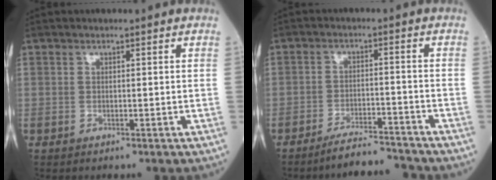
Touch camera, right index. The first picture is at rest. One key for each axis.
{"total": 5.9, "fx": -5.7, "fy": 0.2, "fz": 1.5, "tx": -0.023, "ty": -0.006, "tz": -0.100}